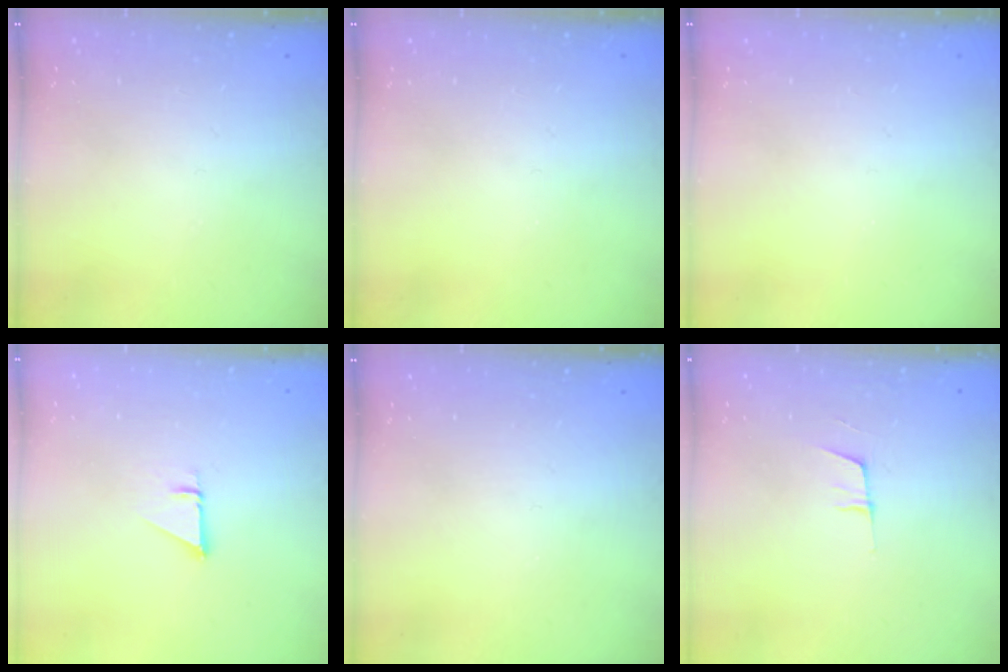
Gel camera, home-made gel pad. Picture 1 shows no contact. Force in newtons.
{"total": 0.0}
{"total": 0.0}
{"total": 1.0, "press": 1.0, "slide": 0.1}
{"total": 0.0}
{"total": 5.1, "press": 4.3, "slide": 2.6}